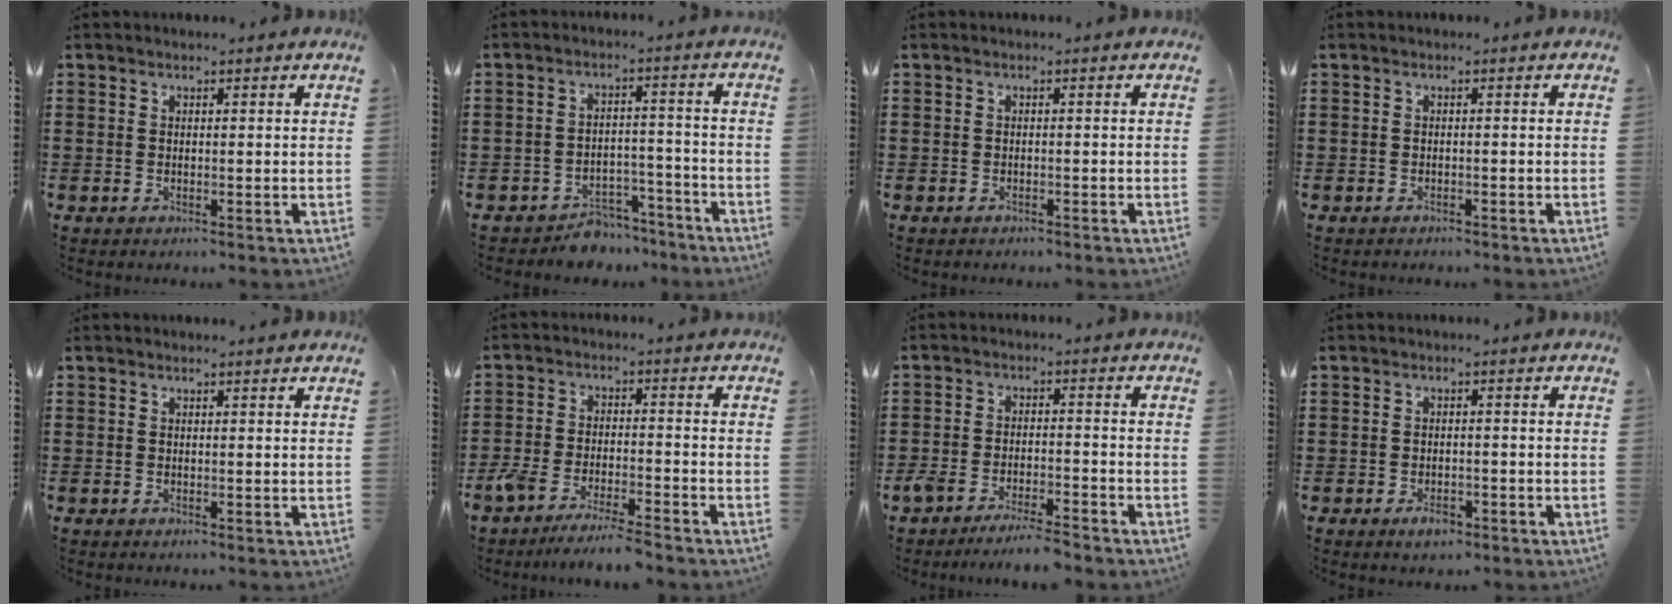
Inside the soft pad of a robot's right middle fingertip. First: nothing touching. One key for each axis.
{"total": 4.8, "fx": -4.7, "fy": 1.1, "fz": 0.4, "tx": -0.009, "ty": 0.011, "tz": -0.096}
{"total": 0.6, "fx": -0.6, "fy": 0.2, "fz": 0.0, "tx": 0.000, "ty": 0.002, "tz": -0.013}
{"total": 0.7, "fx": -0.7, "fy": 0.3, "fz": -0.1, "tx": 0.001, "ty": 0.003, "tz": -0.016}
{"total": 0.0}
{"total": 5.3, "fx": -5.0, "fy": 0.3, "fz": 1.8, "tx": -0.046, "ty": -0.006, "tz": -0.101}
{"total": 4.8, "fx": -4.5, "fy": 0.3, "fz": 1.8, "tx": -0.044, "ty": -0.007, "tz": -0.090}
{"total": 1.9, "fx": -1.3, "fy": 0.9, "fz": 1.1, "tx": -0.022, "ty": 0.001, "tz": -0.026}